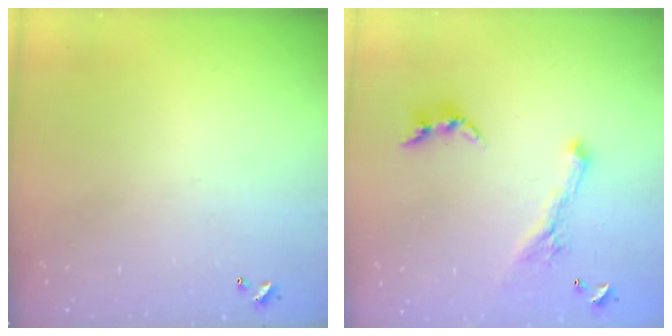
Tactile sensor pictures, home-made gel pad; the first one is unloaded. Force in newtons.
{"total": 0.8, "press": 0.8, "slide": 0.2}